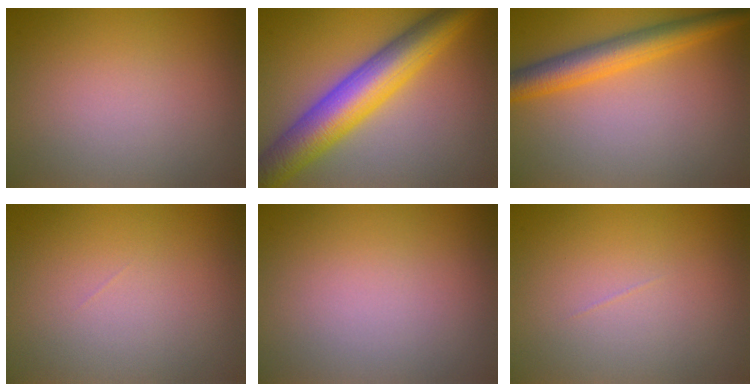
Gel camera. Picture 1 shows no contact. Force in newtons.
{"total": 8.7, "press": 8.7, "slide": 0.1}
{"total": 4.9, "press": 4.9, "slide": 0.2}
{"total": 0.0}
{"total": 0.0}
{"total": 0.0}